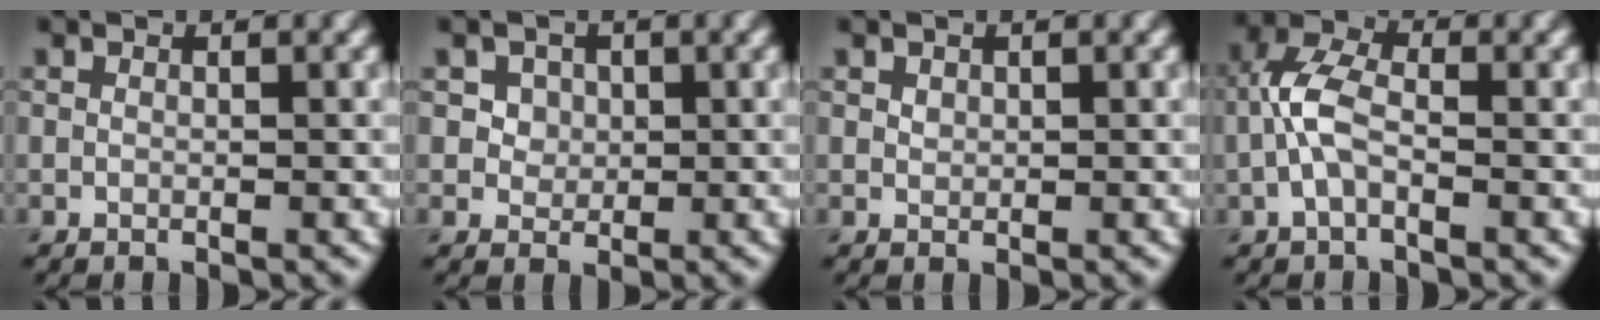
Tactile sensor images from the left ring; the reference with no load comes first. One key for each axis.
{"total": 4.5, "fx": 2.1, "fy": 3.4, "fz": 2.0, "tx": -0.043, "ty": 0.004, "tz": 0.031}
{"total": 0.6, "fx": 0.4, "fy": 0.5, "fz": 0.2, "tx": -0.004, "ty": -0.003, "tz": 0.009}
{"total": 3.9, "fx": -1.0, "fy": 1.9, "fz": 3.2, "tx": -0.076, "ty": 0.013, "tz": -0.028}